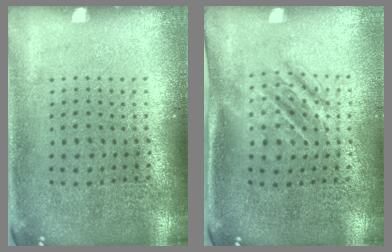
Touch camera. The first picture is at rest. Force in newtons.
{"total": 1.6, "press": 1.3, "slide": 1.0}